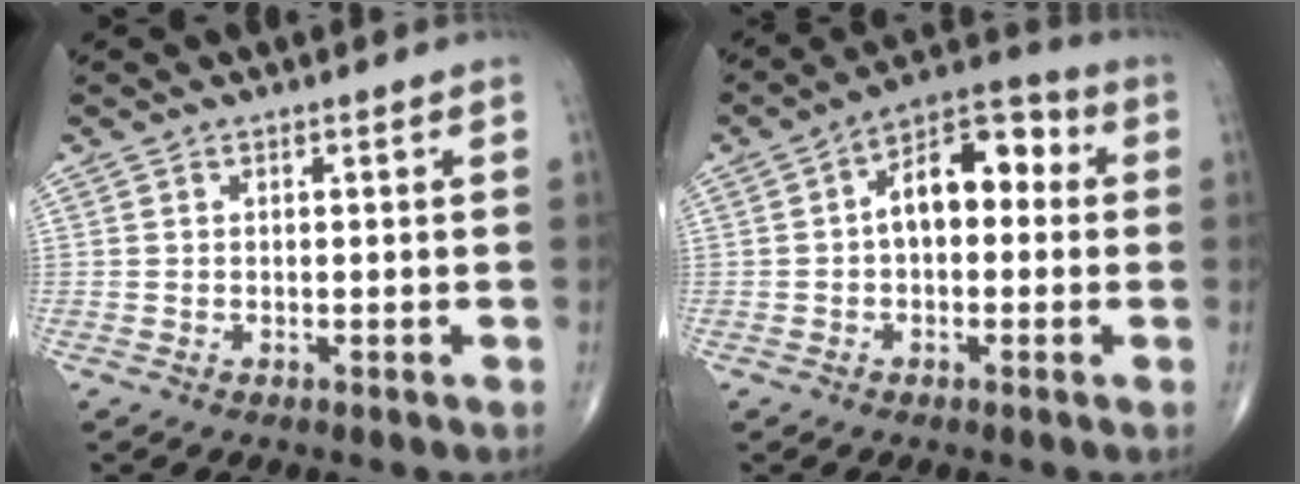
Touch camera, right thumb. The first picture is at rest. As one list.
[{"total": 11.1, "force": [0.9, 6.5, 8.9], "torque": [-0.113, 0.038, -0.001]}]